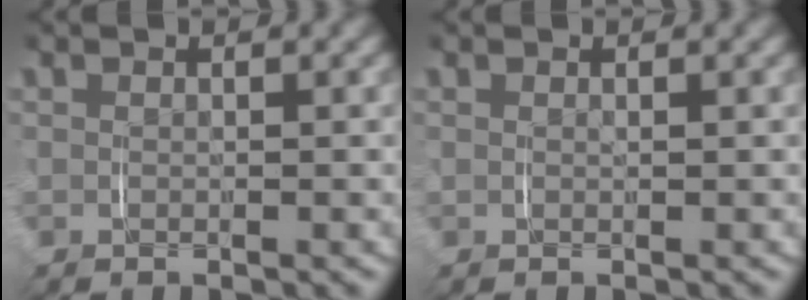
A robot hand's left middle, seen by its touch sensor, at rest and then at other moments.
{"total": 0.0}